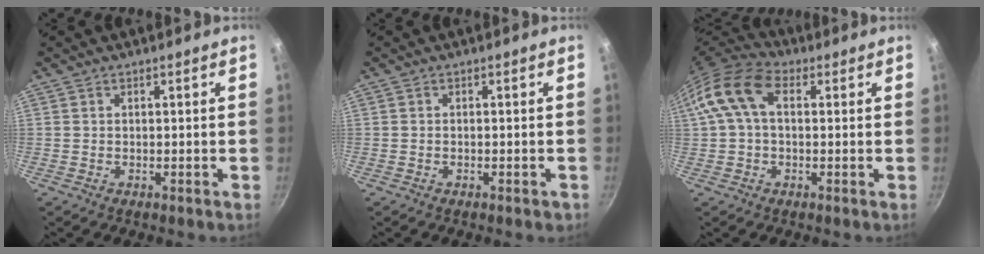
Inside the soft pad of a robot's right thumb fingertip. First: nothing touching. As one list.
[{"total": 1.0, "force": [-0.6, 0.4, 0.7], "torque": [-0.012, 0.009, -0.006]}, {"total": 11.4, "force": [2.4, 7.1, 8.6], "torque": [-0.162, 0.029, 0.026]}]